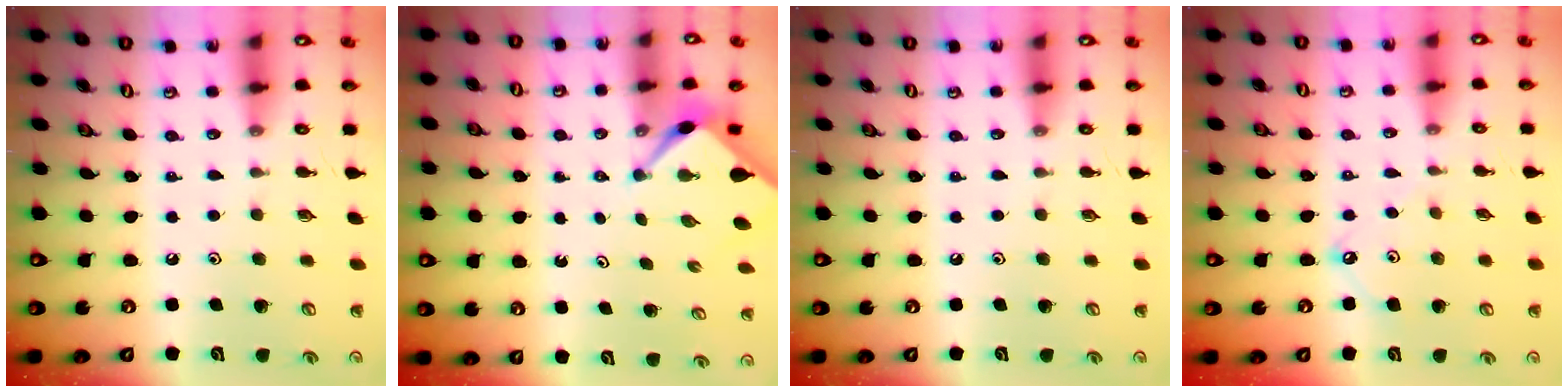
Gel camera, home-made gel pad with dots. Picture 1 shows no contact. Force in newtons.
{"total": 2.4, "press": 2.4, "slide": 0.3}
{"total": 0.0}
{"total": 5.4, "press": 5.4, "slide": 0.5}